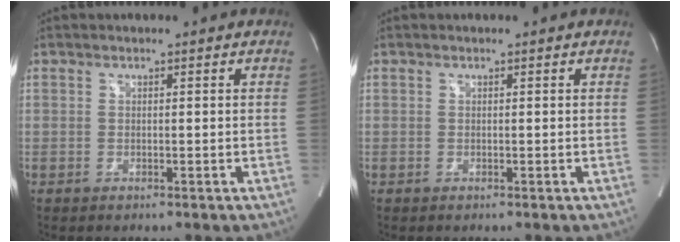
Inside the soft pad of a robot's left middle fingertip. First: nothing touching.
{"total": 0.0}